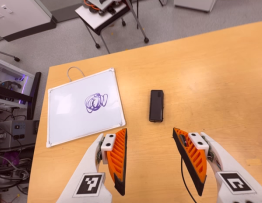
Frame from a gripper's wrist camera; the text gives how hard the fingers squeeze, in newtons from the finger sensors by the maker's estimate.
{"total": 0.0}